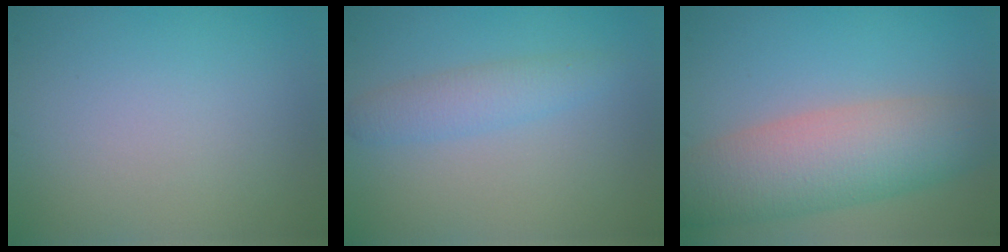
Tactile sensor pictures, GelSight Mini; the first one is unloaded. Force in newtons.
{"total": 2.4, "press": 2.4, "slide": 0.1}
{"total": 8.0, "press": 8.0, "slide": 0.4}